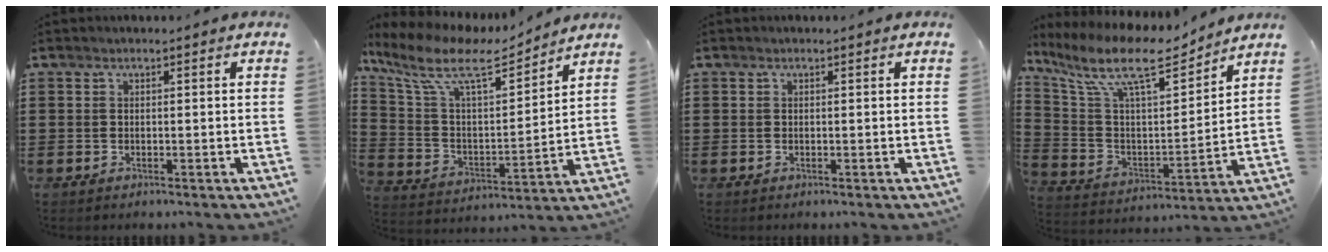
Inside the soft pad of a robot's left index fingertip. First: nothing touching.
{"total": 10.8, "force": [8.1, 3.1, 6.4], "torque": [-0.158, -0.043, 0.138]}
{"total": 0.0}
{"total": 12.2, "force": [9.4, 3.1, 7.0], "torque": [-0.175, -0.048, 0.161]}